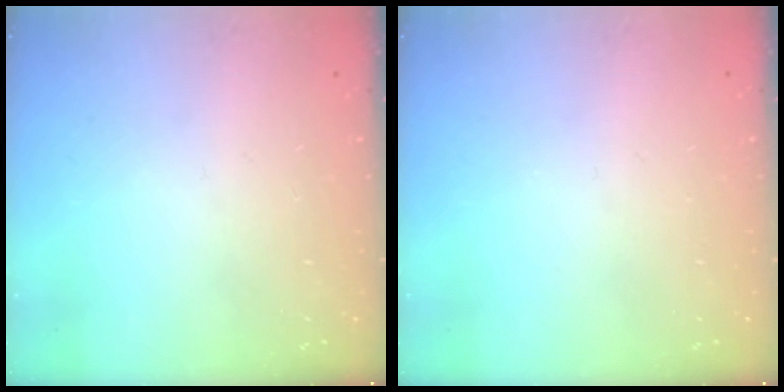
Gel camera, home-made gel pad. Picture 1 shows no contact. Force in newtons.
{"total": 0.0}